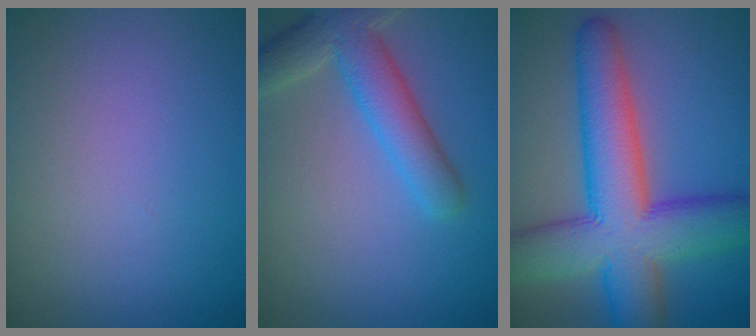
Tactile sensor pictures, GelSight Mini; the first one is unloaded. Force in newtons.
{"total": 5.3, "press": 5.3, "slide": 0.4}
{"total": 11.4, "press": 11.4, "slide": 0.6}